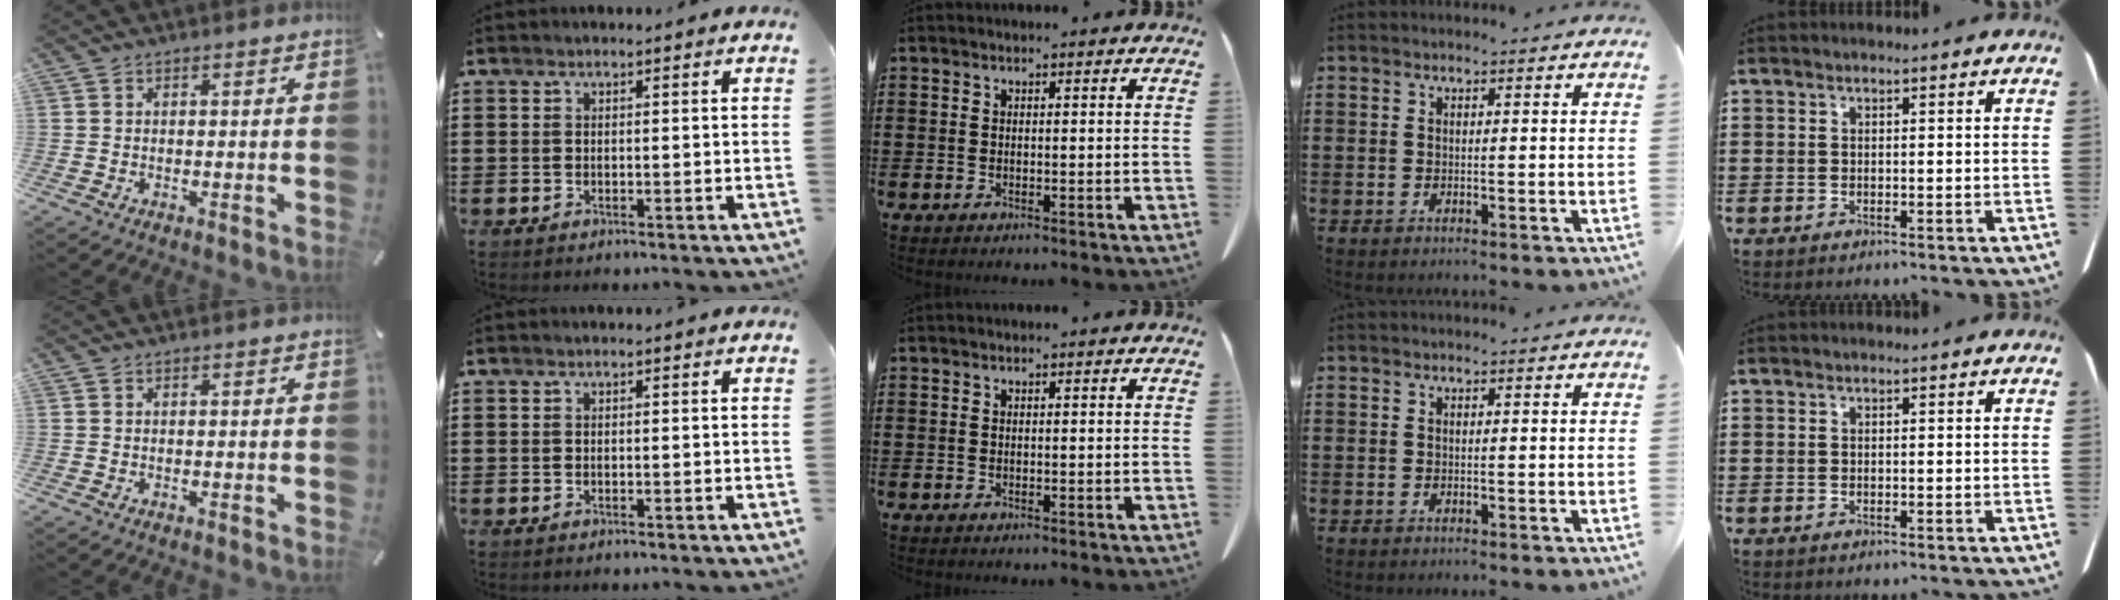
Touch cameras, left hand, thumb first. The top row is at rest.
{}